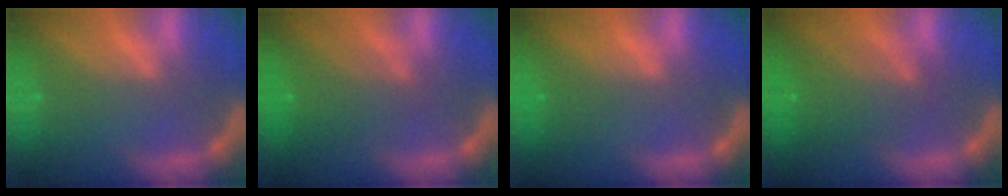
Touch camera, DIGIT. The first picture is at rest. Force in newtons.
{"total": 4.1}
{"total": 0.9}
{"total": 5.1}